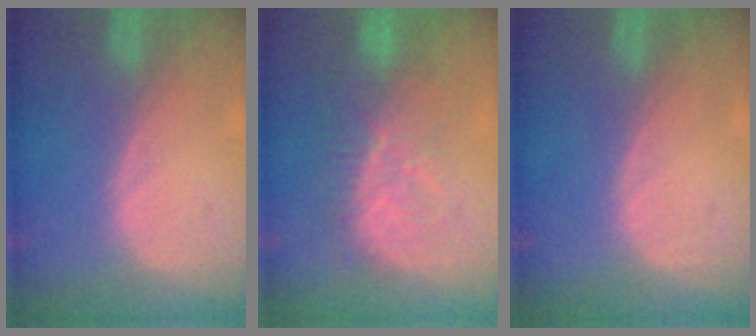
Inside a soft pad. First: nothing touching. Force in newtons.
{"total": 7.9, "press": 7.8, "slide": 1.6}
{"total": 0.0}